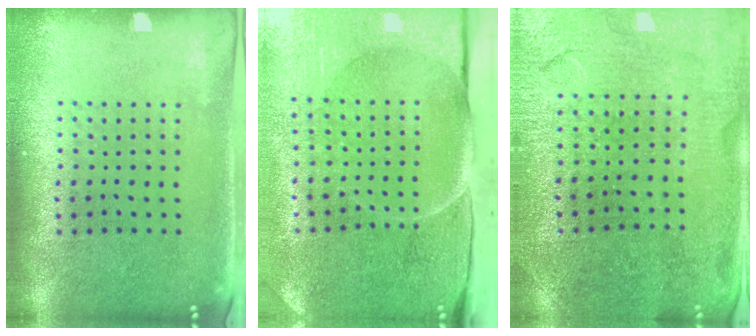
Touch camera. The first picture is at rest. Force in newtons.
{"total": 5.1, "press": 4.1, "slide": 3.0}
{"total": 1.3, "press": 1.3, "slide": 0.1}